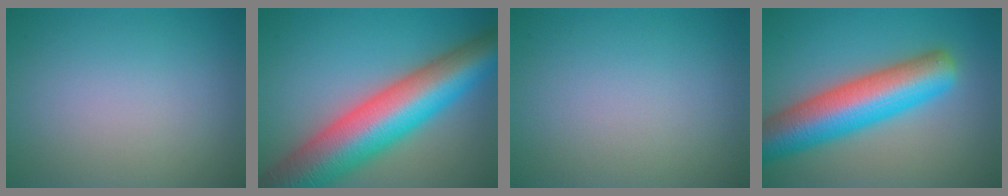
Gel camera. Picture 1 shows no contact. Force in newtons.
{"total": 13.6, "press": 13.6, "slide": 0.5}
{"total": 0.0}
{"total": 9.8, "press": 9.8, "slide": 0.3}